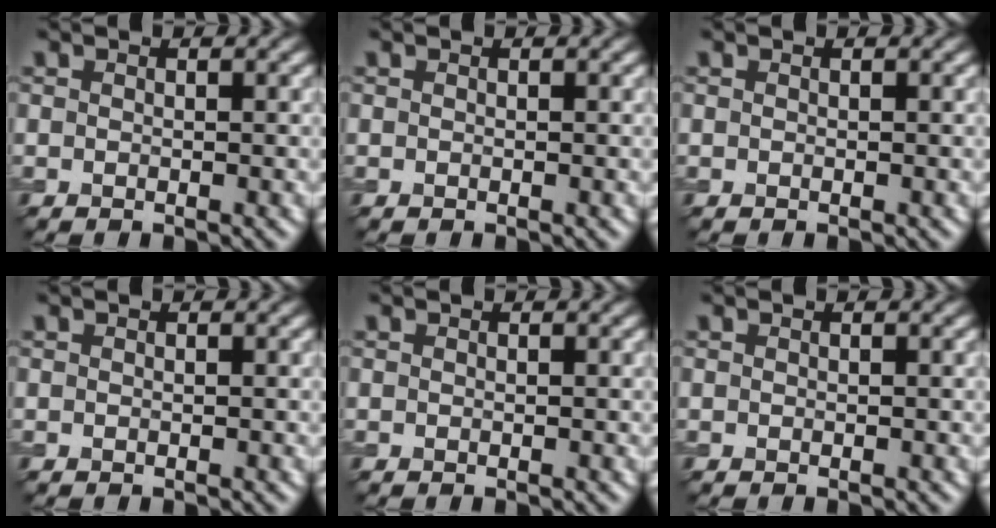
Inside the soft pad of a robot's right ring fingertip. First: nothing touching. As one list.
[{"total": 0.0}, {"total": 0.0}, {"total": 0.0}, {"total": 0.0}, {"total": 0.0}]